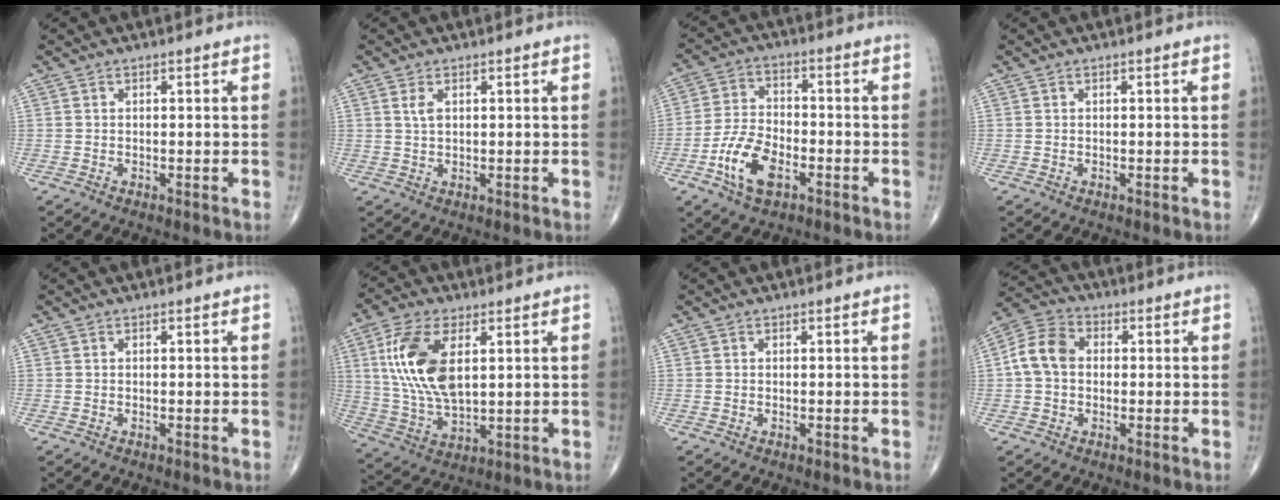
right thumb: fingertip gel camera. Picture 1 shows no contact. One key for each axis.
{"total": 2.1, "fx": 0.8, "fy": 1.1, "fz": 1.7, "tx": -0.034, "ty": 0.001, "tz": 0.018}
{"total": 10.5, "fx": -4.4, "fy": 5.6, "fz": 7.6, "tx": -0.146, "ty": 0.017, "tz": -0.084}
{"total": 0.0}
{"total": 0.0}
{"total": 14.7, "fx": 3.8, "fy": 7.3, "fz": 12.2, "tx": -0.247, "ty": -0.012, "tz": 0.081}
{"total": 0.0}
{"total": 8.0, "fx": 0.3, "fy": 6.1, "fz": 5.2, "tx": -0.093, "ty": 0.025, "tz": -0.005}